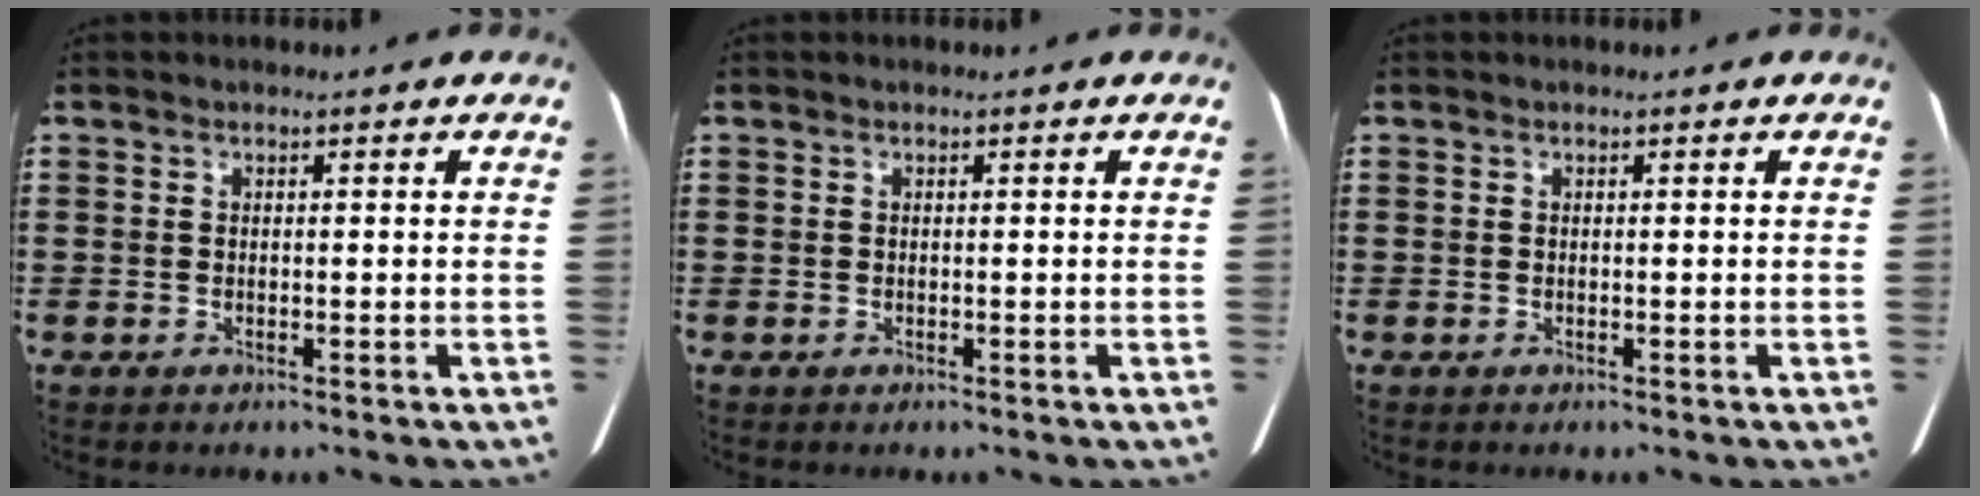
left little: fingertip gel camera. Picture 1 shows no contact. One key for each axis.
{"total": 0.0}
{"total": 0.0}